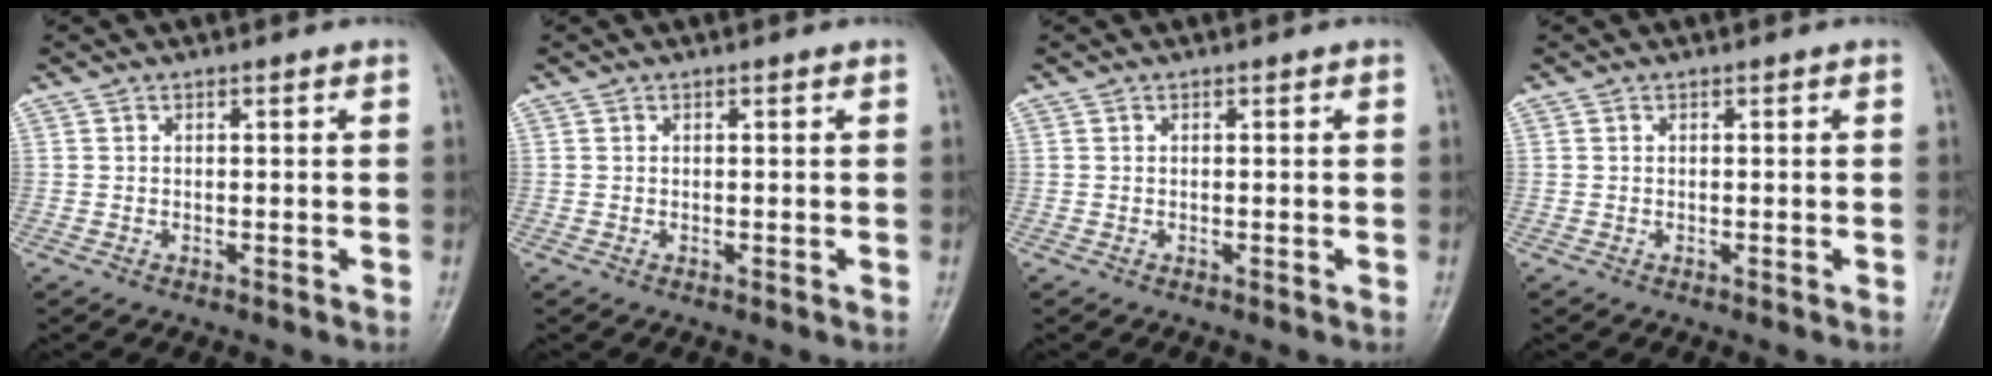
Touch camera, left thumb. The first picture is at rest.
{"total": 0.0}
{"total": 0.0}
{"total": 0.0}